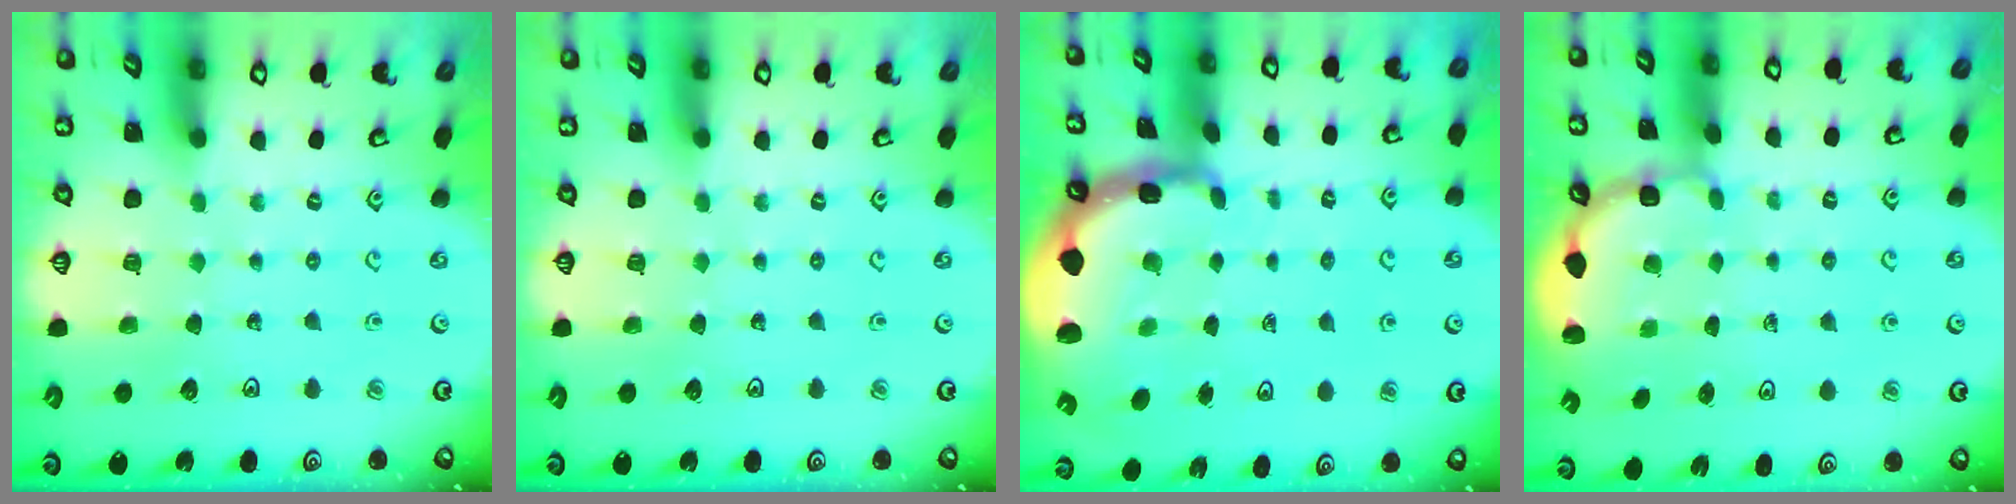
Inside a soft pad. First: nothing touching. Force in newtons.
{"total": 0.0}
{"total": 3.8, "press": 3.6, "slide": 1.0}
{"total": 3.0, "press": 2.3, "slide": 1.8}